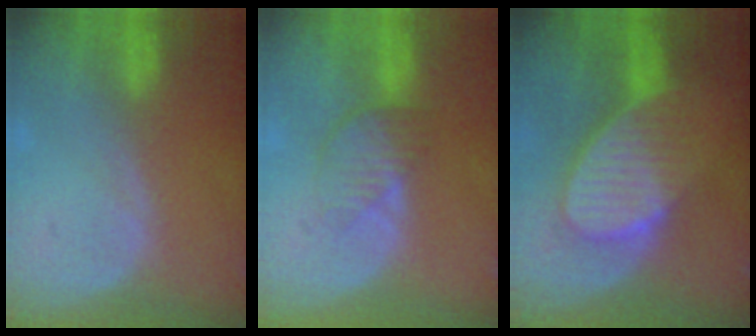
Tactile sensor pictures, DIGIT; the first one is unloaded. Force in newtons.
{"total": 3.9, "press": 3.6, "slide": 1.4}
{"total": 8.1, "press": 7.6, "slide": 2.8}